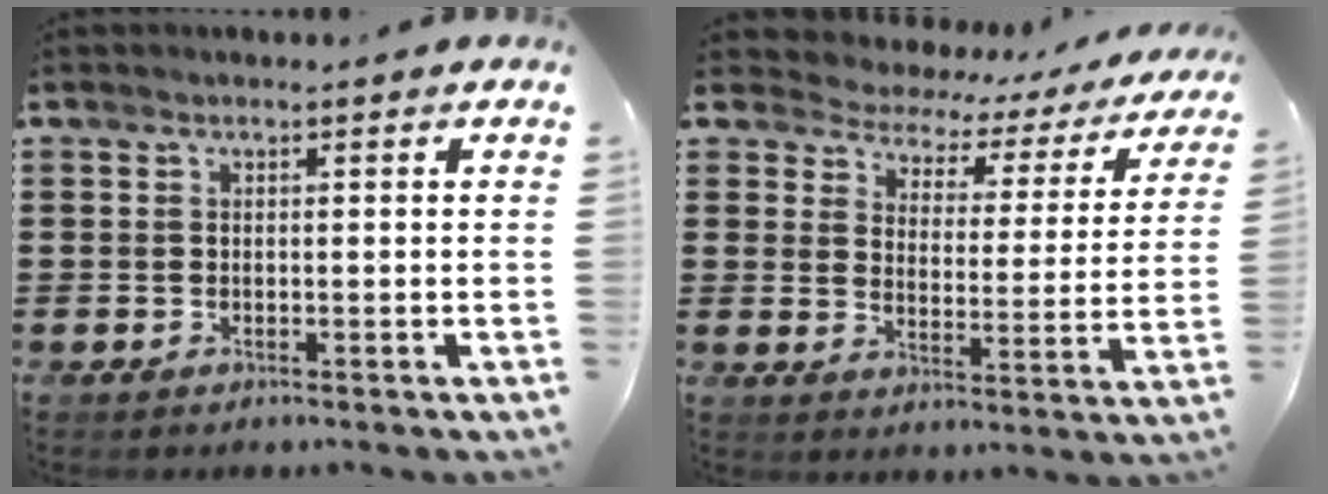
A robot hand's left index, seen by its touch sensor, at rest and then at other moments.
{"total": 2.6, "force": [2.2, 1.3, 0.6], "torque": [-0.032, -0.020, 0.026]}